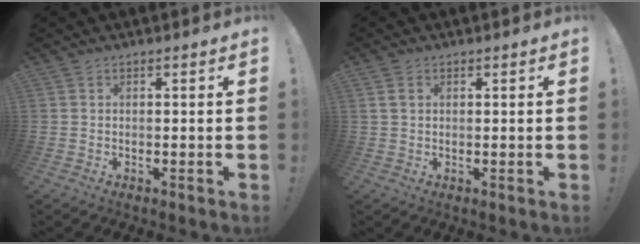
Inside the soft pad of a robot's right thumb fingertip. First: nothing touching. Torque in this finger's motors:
{"motor_torque": [-0.19, -0.18, -0.11, -0.05, 0.06]}